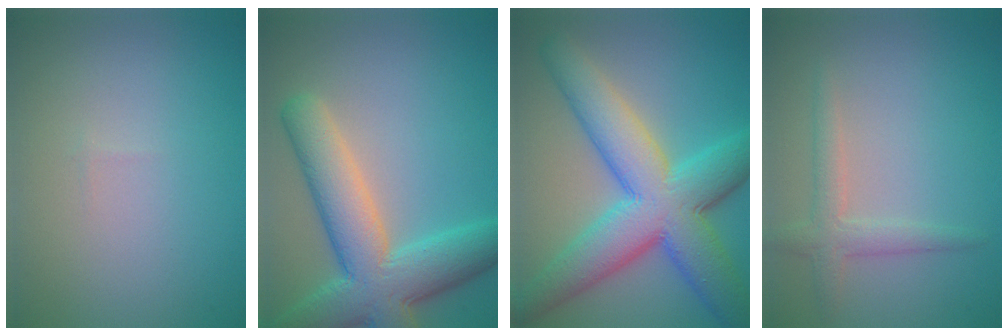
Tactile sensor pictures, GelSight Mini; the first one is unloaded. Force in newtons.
{"total": 9.0, "press": 8.9, "slide": 0.3}
{"total": 10.9, "press": 10.9, "slide": 0.2}
{"total": 2.3, "press": 2.3, "slide": 0.1}